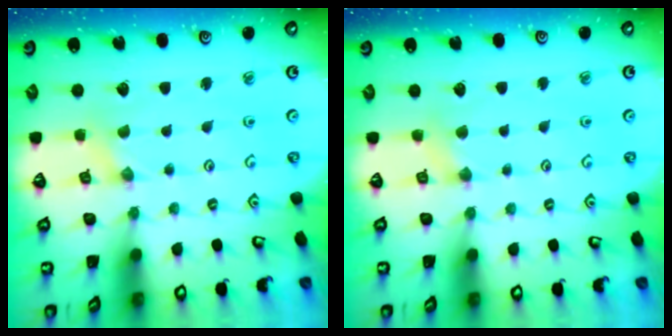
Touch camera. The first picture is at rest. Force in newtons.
{"total": 2.9, "press": 2.8, "slide": 0.6}